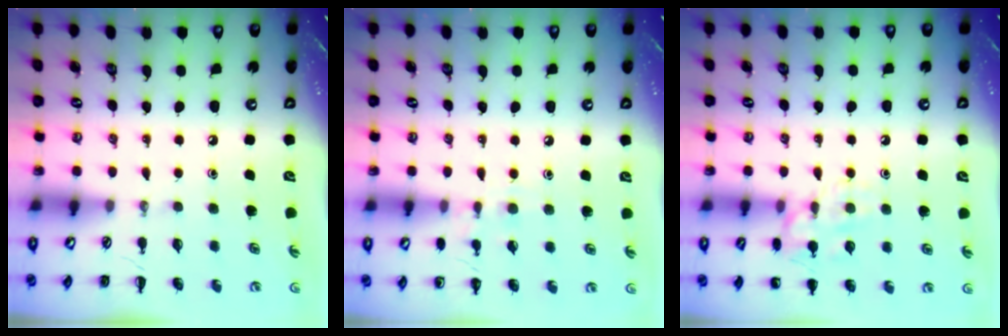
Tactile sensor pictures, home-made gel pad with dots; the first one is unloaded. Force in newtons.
{"total": 6.9, "press": 6.7, "slide": 1.9}
{"total": 11.8, "press": 11.7, "slide": 1.0}